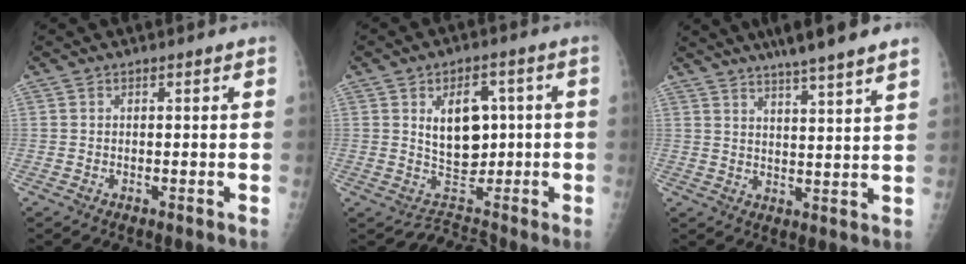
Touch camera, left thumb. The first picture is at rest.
{"total": 9.4, "force": [0.1, 7.2, 6.0], "torque": [-0.053, 0.011, 0.012]}
{"total": 11.9, "force": [9.4, 0.6, 7.2], "torque": [-0.100, -0.023, 0.127]}